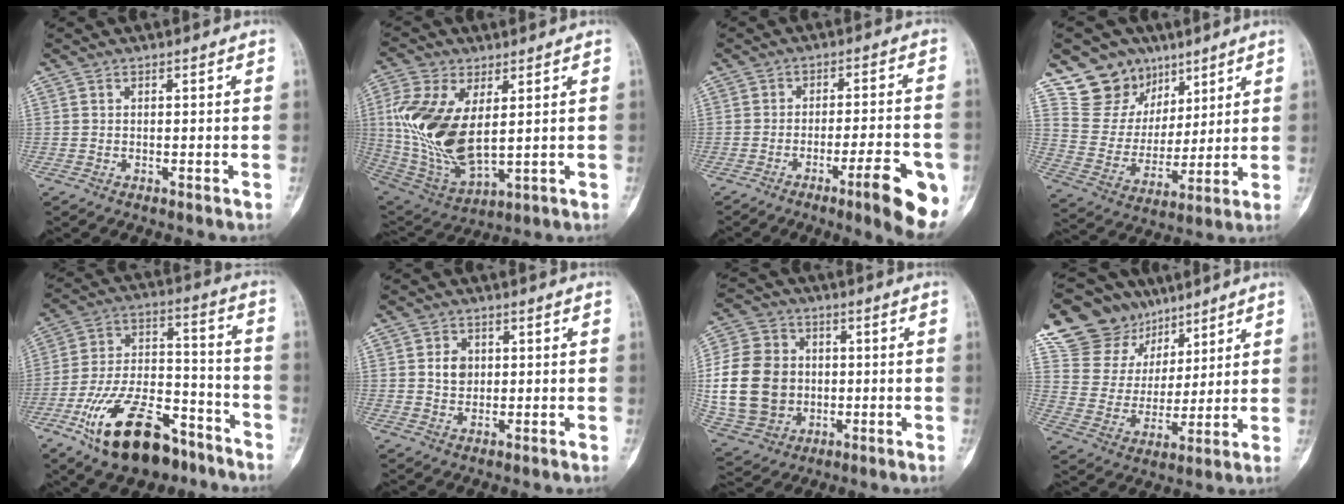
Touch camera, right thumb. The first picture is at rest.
{"total": 17.3, "force": [2.8, 9.2, 14.4], "torque": [-0.298, -0.018, 0.069]}
{"total": 11.5, "force": [-5.2, 2.2, 10.0], "torque": [-0.126, 0.013, -0.069]}
{"total": 14.2, "force": [9.4, 10.4, 2.1], "torque": [0.005, -0.049, 0.188]}
{"total": 21.4, "force": [-12.5, 10.8, 13.7], "torque": [-0.241, 0.083, -0.211]}
{"total": 3.8, "force": [0.7, 3.1, 2.2], "torque": [-0.020, 0.000, 0.012]}
{"total": 19.0, "force": [-0.4, 15.7, 10.7], "torque": [-0.202, 0.015, 0.008]}
{"total": 18.0, "force": [12.0, 12.9, 3.7], "torque": [-0.028, -0.023, 0.231]}